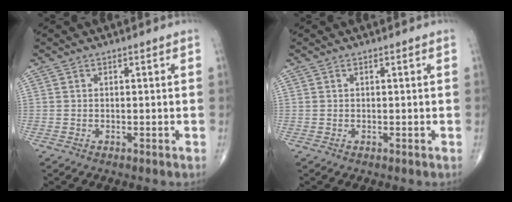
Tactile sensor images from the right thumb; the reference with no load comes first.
{"total": 0.0}